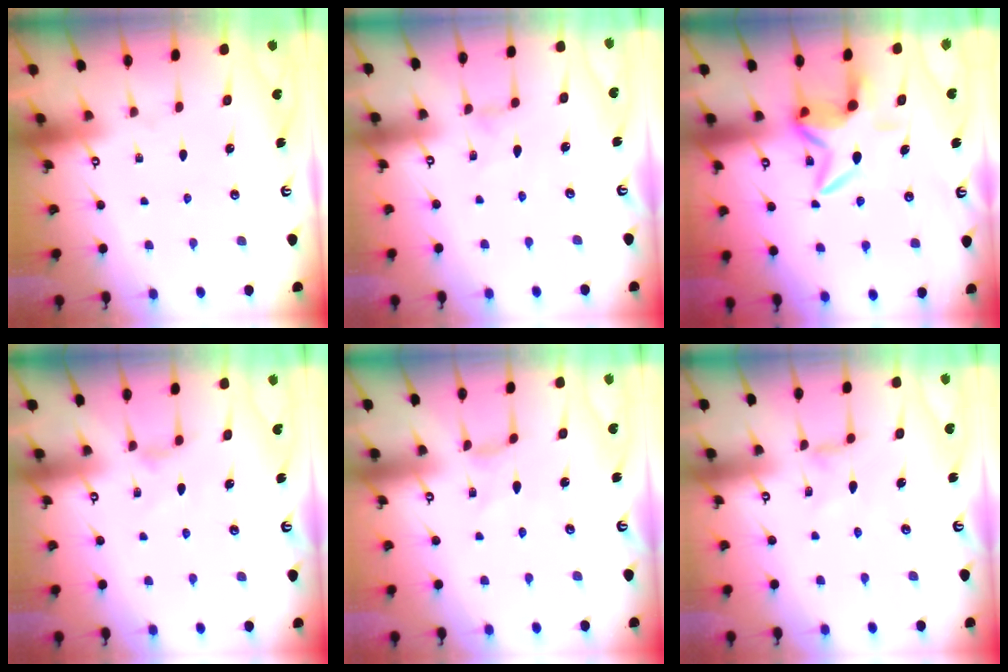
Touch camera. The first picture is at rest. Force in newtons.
{"total": 0.0}
{"total": 7.8, "press": 7.7, "slide": 1.2}
{"total": 3.5, "press": 3.4, "slide": 0.5}
{"total": 0.0}
{"total": 1.5, "press": 1.4, "slide": 0.3}